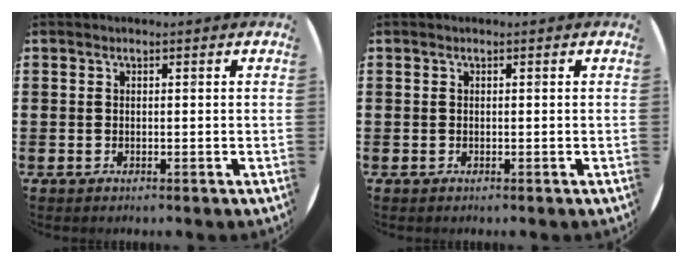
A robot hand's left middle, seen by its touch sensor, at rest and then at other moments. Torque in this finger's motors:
{"motor_torque": [0.00, 0.00, -0.02, 0.00]}